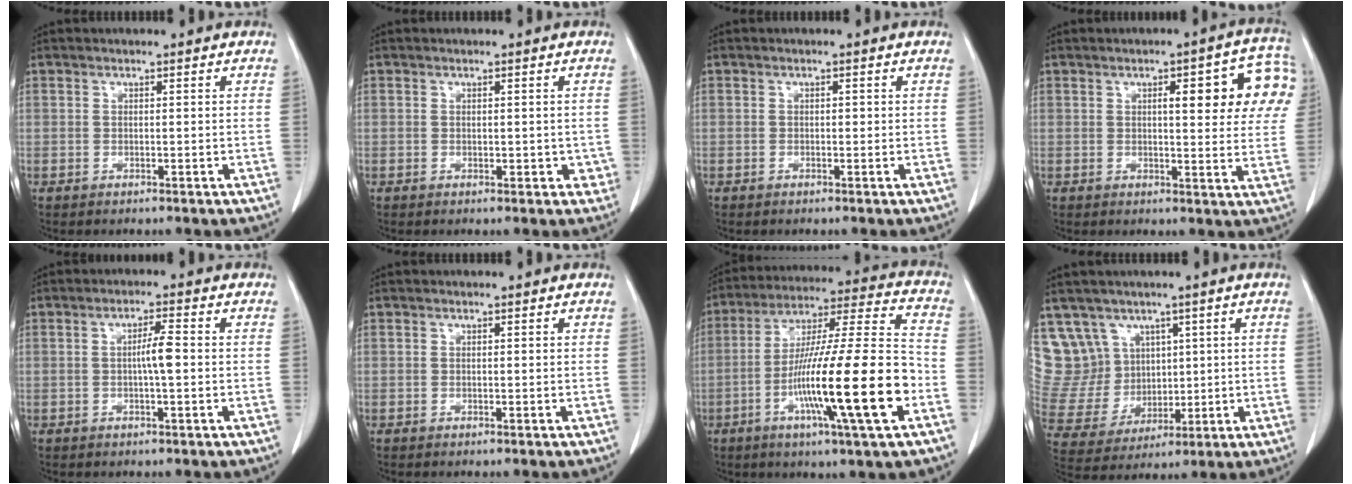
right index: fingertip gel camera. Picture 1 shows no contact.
{"total": 2.1, "force": [-0.2, 1.6, 1.3], "torque": [-0.004, 0.003, 0.000]}
{"total": 0.0}
{"total": 12.4, "force": [4.3, 3.2, 11.2], "torque": [-0.131, 0.019, 0.047]}
{"total": 3.3, "force": [-0.2, 0.2, 3.3], "torque": [-0.057, 0.002, -0.006]}
{"total": 0.0}
{"total": 20.9, "force": [-6.8, 0.3, 19.8], "torque": [-0.334, -0.012, -0.120]}
{"total": 11.9, "force": [6.4, 9.8, 1.8], "torque": [-0.063, 0.058, 0.155]}